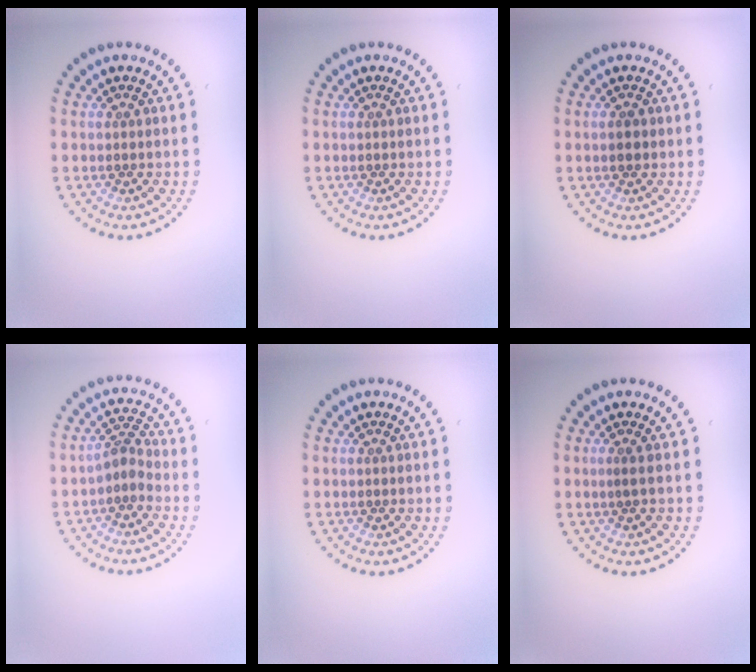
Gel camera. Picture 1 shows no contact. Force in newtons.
{"total": 0.0}
{"total": 1.0, "press": 1.0, "slide": 0.1}
{"total": 2.0, "press": 1.5, "slide": 1.4}
{"total": 0.0}
{"total": 0.7, "press": 0.3, "slide": 0.6}